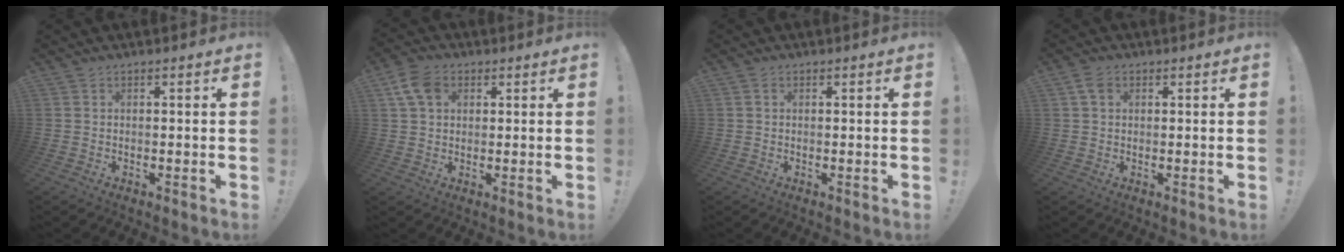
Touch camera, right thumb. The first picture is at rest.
{"total": 8.3, "force": [3.3, 5.9, 4.7], "torque": [-0.096, 0.003, 0.068]}
{"total": 0.8, "force": [0.3, 0.7, 0.3], "torque": [-0.004, 0.003, 0.004]}
{"total": 3.4, "force": [1.3, 2.4, 2.1], "torque": [-0.041, 0.006, 0.026]}